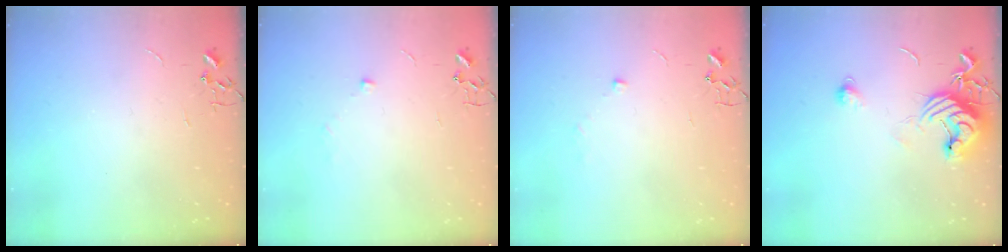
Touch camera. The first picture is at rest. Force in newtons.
{"total": 4.3, "press": 4.2, "slide": 1.2}
{"total": 4.3, "press": 4.2, "slide": 1.2}
{"total": 11.2, "press": 11.1, "slide": 1.2}